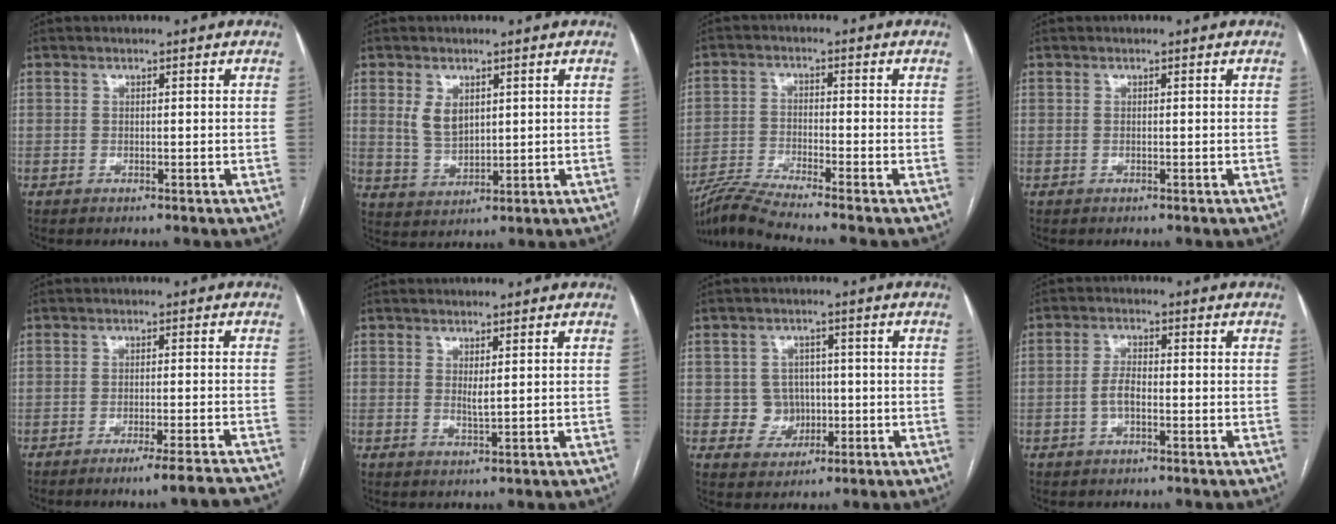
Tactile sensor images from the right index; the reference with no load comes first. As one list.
[{"total": 4.8, "force": [1.7, 3.0, 3.3], "torque": [-0.070, 0.001, 0.043]}, {"total": 7.9, "force": [-6.8, -1.9, 3.5], "torque": [-0.064, -0.022, -0.131]}, {"total": 0.0}, {"total": 10.2, "force": [-9.3, -0.8, 4.2], "torque": [-0.023, -0.003, -0.122]}, {"total": 1.4, "force": [0.5, 0.1, 1.3], "torque": [-0.030, -0.007, 0.011]}, {"total": 4.6, "force": [-0.5, 4.4, 1.1], "torque": [-0.011, 0.013, 0.001]}, {"total": 3.0, "force": [-1.0, 1.2, 2.6], "torque": [-0.054, 0.006, -0.019]}]